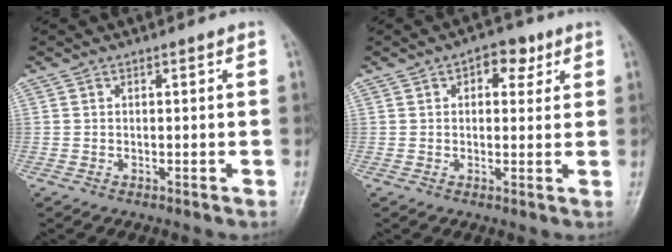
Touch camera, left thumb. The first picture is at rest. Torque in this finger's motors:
{"motor_torque": [0.09, 0.16, -0.19, 0.11, 0.07]}